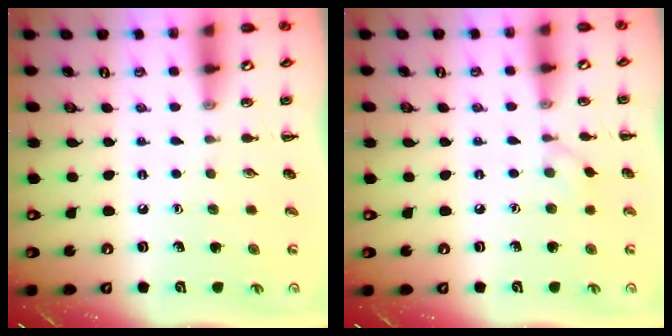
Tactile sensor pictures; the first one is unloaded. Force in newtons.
{"total": 3.1, "press": 2.9, "slide": 1.2}